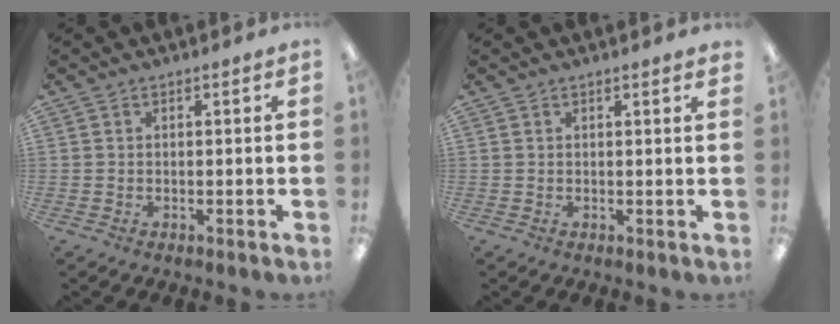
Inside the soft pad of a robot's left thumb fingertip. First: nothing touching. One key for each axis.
{"total": 0.7, "fx": 0.7, "fy": -0.1, "fz": 0.3, "tx": 0.003, "ty": -0.004, "tz": 0.010}